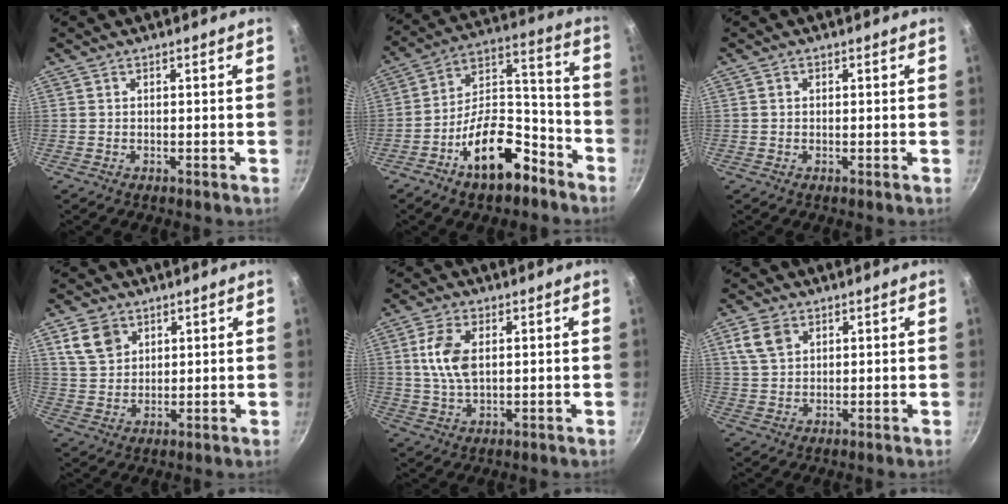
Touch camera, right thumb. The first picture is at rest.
{"total": 17.0, "force": [-9.5, 8.5, 11.2], "torque": [-0.146, 0.099, -0.158]}
{"total": 0.8, "force": [0.1, 0.8, 0.4], "torque": [-0.005, 0.005, 0.001]}
{"total": 7.4, "force": [3.6, 5.5, 3.4], "torque": [-0.043, -0.005, 0.075]}
{"total": 8.1, "force": [1.7, 4.5, 6.6], "torque": [-0.127, -0.001, 0.032]}
{"total": 6.1, "force": [2.7, 4.2, 3.4], "torque": [-0.054, 0.000, 0.054]}